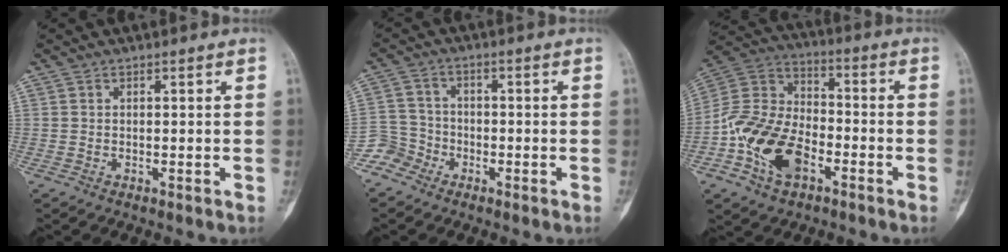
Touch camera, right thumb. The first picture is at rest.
{"total": 5.1, "force": [-3.6, 3.6, -0.2], "torque": [0.028, 0.022, -0.083]}
{"total": 16.3, "force": [-6.2, 10.1, 11.2], "torque": [-0.200, 0.039, -0.121]}